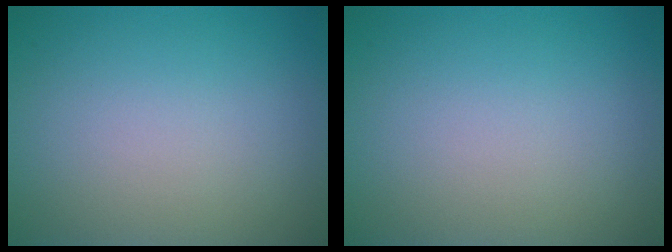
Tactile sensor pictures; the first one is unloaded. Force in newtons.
{"total": 0.0}